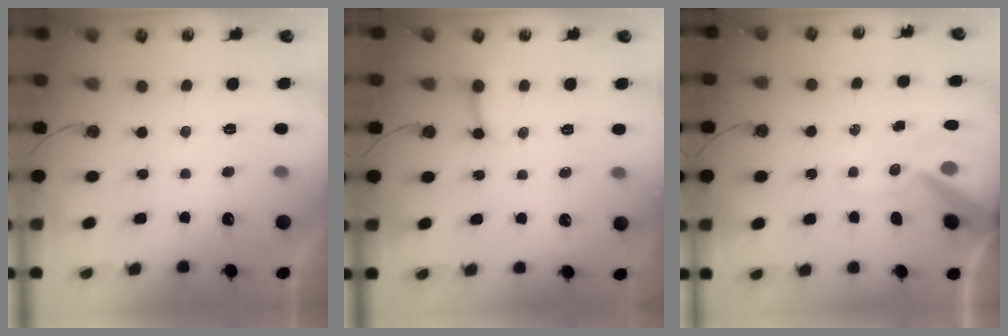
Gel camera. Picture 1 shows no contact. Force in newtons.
{"total": 2.5, "press": 2.5, "slide": 0.2}
{"total": 13.3, "press": 13.2, "slide": 2.1}